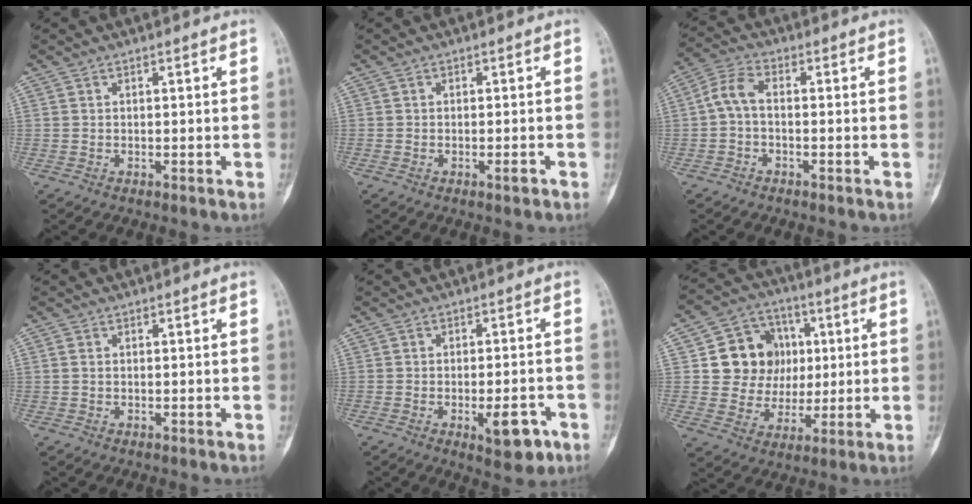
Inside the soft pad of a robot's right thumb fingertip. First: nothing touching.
{"total": 1.3, "force": [-0.7, 0.4, 1.0], "torque": [-0.014, 0.002, -0.011]}
{"total": 4.8, "force": [-0.6, 2.5, 4.0], "torque": [-0.086, 0.018, -0.023]}
{"total": 0.7, "force": [0.0, 0.4, 0.5], "torque": [-0.012, -0.001, 0.002]}
{"total": 7.1, "force": [-3.1, 2.8, 5.7], "torque": [-0.064, 0.009, -0.038]}
{"total": 13.6, "force": [2.5, 12.1, 5.7], "torque": [-0.042, 0.005, 0.049]}